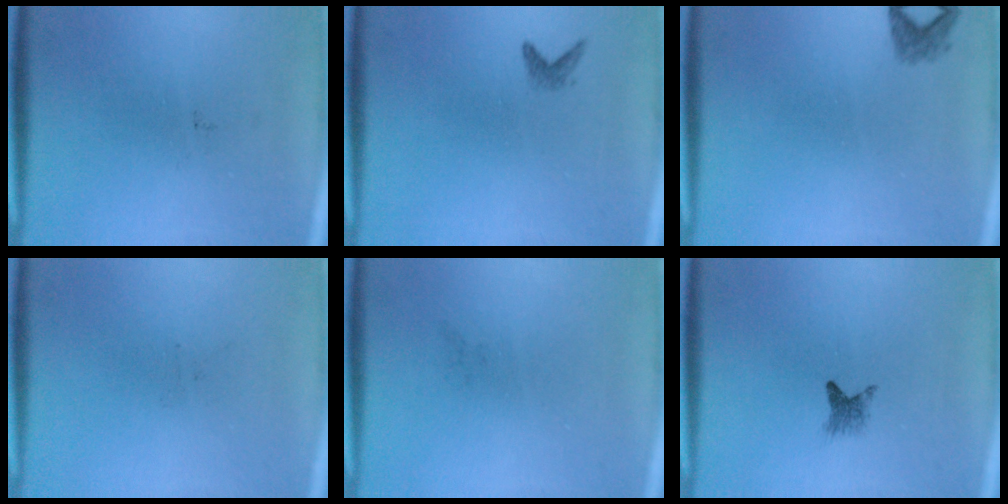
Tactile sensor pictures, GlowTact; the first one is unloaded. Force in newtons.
{"total": 0.9}
{"total": 1.4}
{"total": 0.0}
{"total": 0.0}
{"total": 2.0}